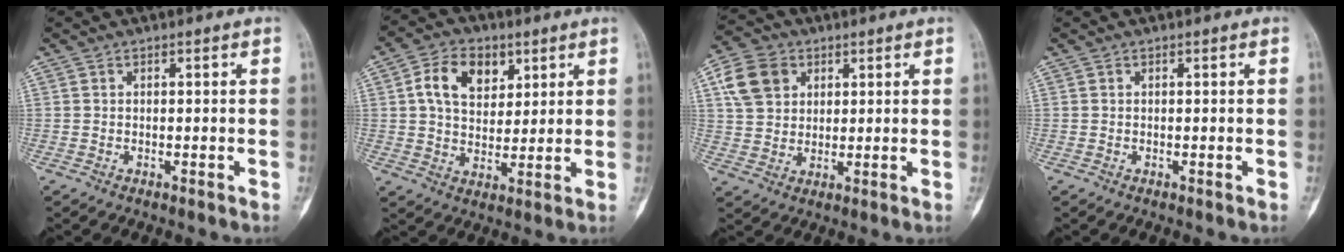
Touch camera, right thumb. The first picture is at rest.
{"total": 10.3, "force": [3.7, 7.1, 6.5], "torque": [-0.080, -0.008, 0.064]}
{"total": 9.1, "force": [3.3, 7.3, 4.5], "torque": [-0.069, 0.001, 0.060]}
{"total": 0.0}